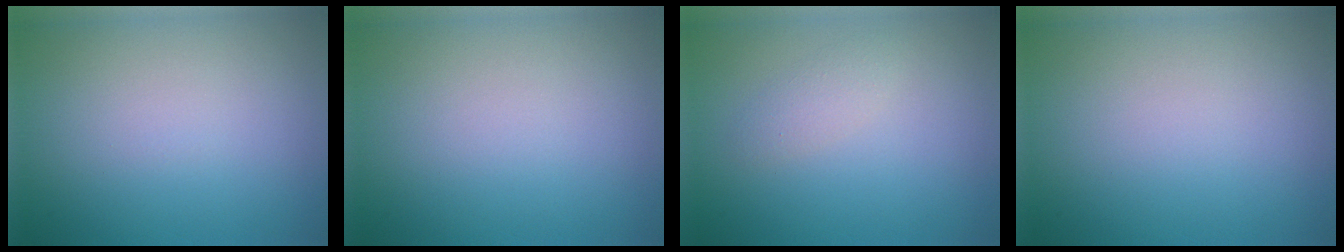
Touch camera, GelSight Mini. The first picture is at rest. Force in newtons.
{"total": 0.0}
{"total": 1.3, "press": 1.3, "slide": 0.0}
{"total": 0.0}